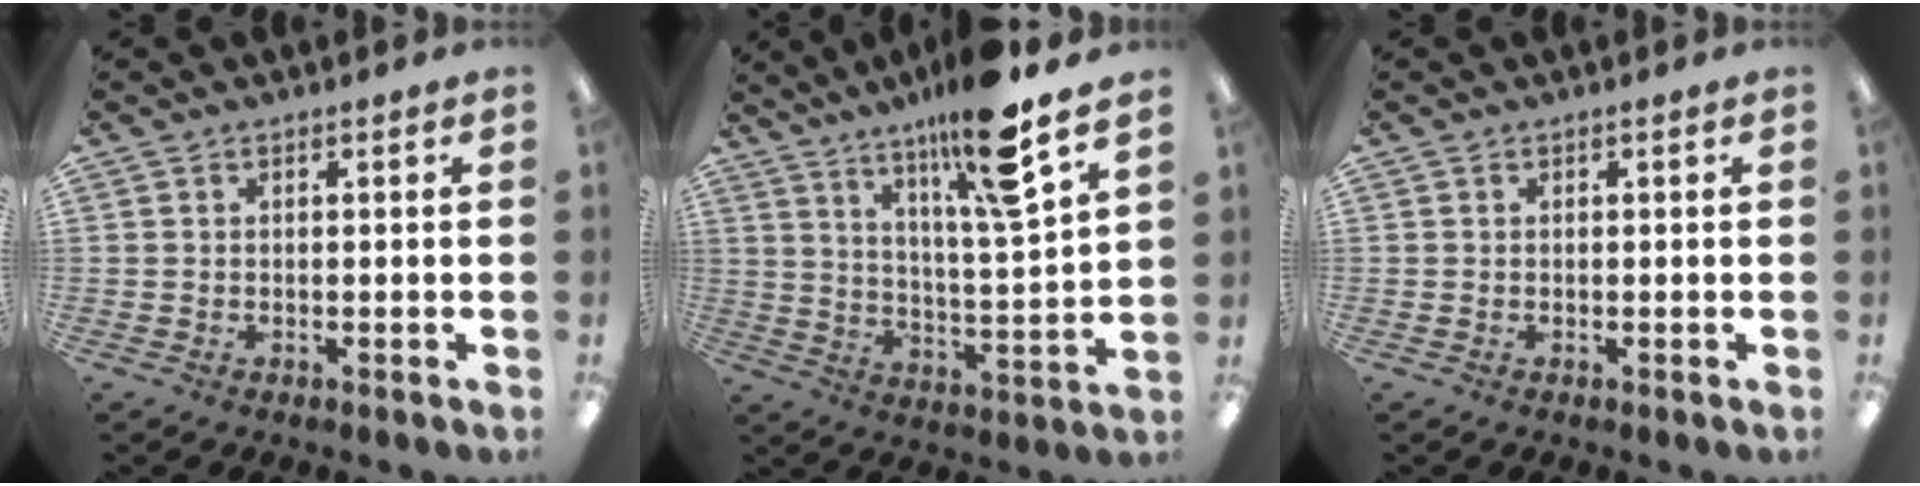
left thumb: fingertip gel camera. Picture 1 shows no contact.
{"total": 15.8, "force": [11.6, 1.0, 10.7], "torque": [-0.190, -0.059, 0.178]}
{"total": 0.0}